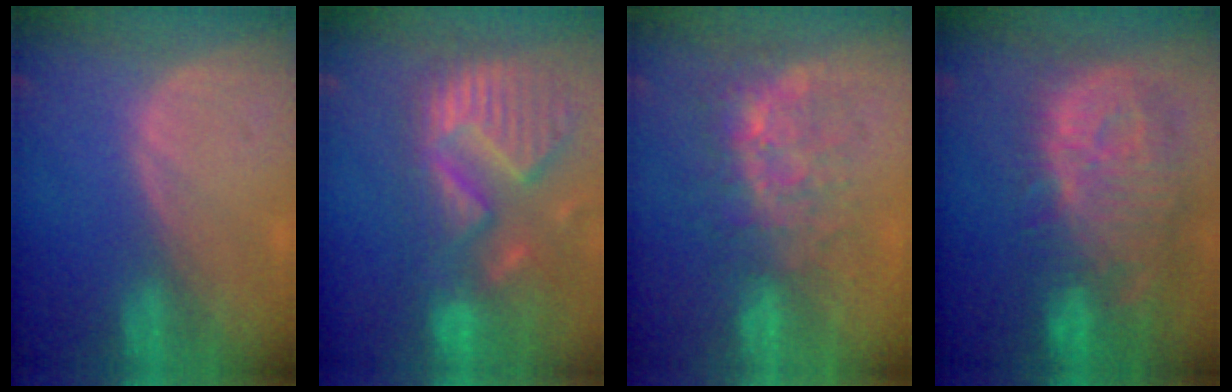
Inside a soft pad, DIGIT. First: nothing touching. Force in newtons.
{"total": 13.9, "press": 11.5, "slide": 7.7}
{"total": 8.9, "press": 7.5, "slide": 4.7}
{"total": 13.6, "press": 11.8, "slide": 6.6}